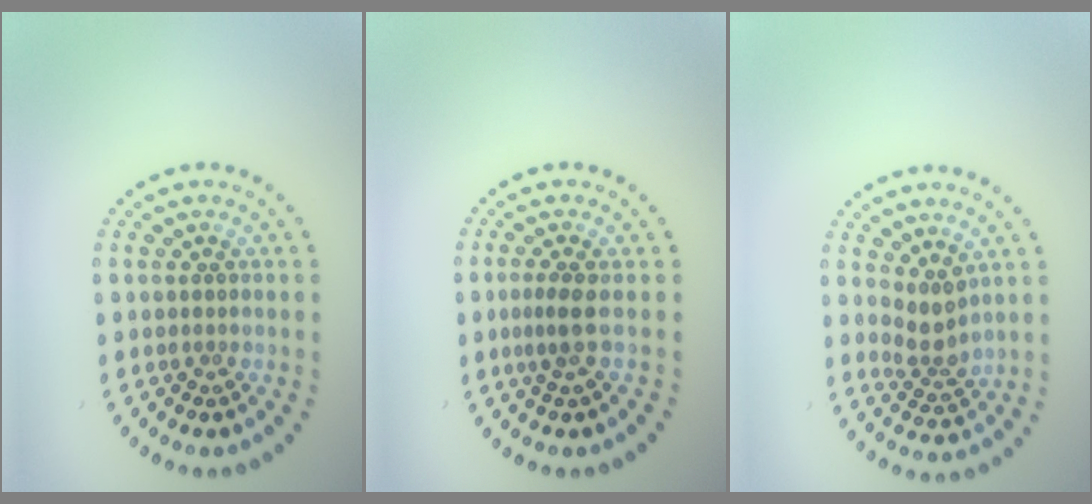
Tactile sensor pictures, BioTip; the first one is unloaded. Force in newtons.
{"total": 1.7, "press": 1.2, "slide": 1.1}
{"total": 2.3, "press": 1.6, "slide": 1.7}